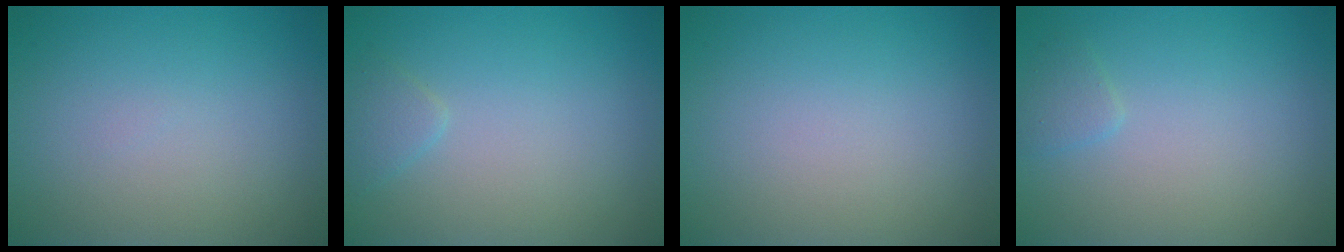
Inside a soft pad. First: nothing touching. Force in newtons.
{"total": 1.1, "press": 1.1, "slide": 0.1}
{"total": 0.0}
{"total": 1.0, "press": 0.9, "slide": 0.1}